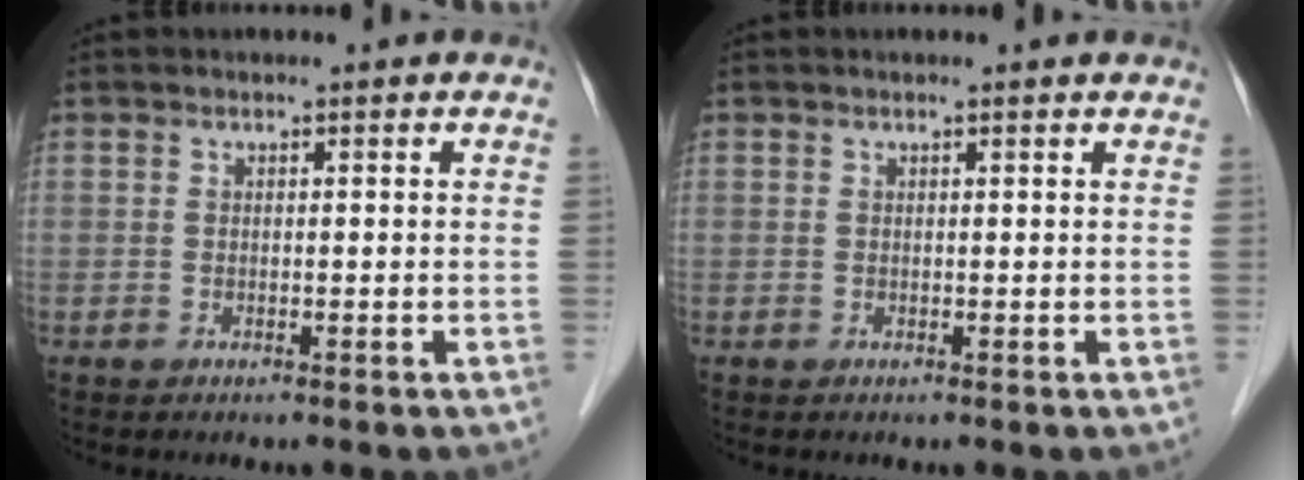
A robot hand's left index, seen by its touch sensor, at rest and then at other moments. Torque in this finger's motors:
{"motor_torque": [0.69, -1.22, 0.03, -0.01]}